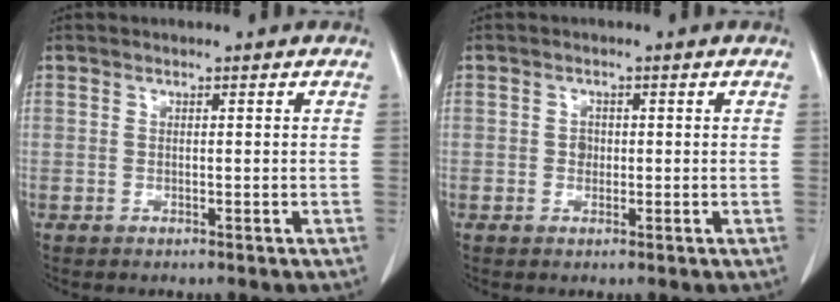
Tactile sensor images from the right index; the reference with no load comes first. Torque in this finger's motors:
{"motor_torque": [0.26, -0.19, -0.01, 0.00]}